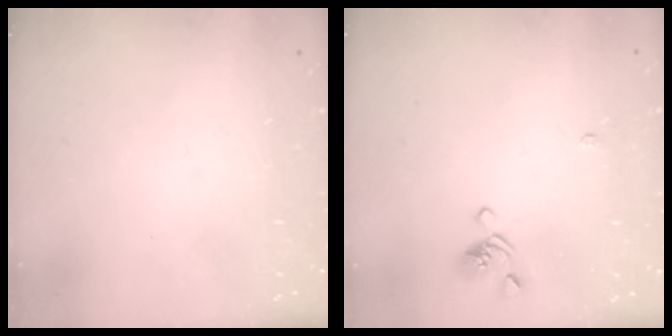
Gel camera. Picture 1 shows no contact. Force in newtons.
{"total": 0.8, "press": 0.8, "slide": 0.4}